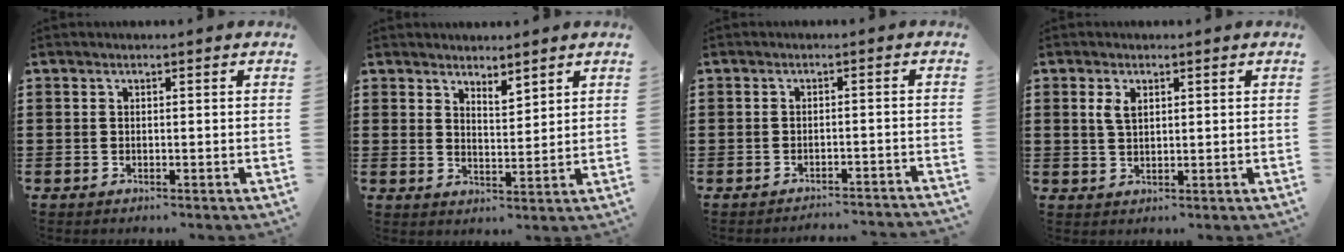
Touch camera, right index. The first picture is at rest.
{"total": 3.1, "force": [3.0, 0.6, 0.0], "torque": [-0.008, -0.003, 0.058]}
{"total": 2.2, "force": [-2.2, -0.1, 0.1], "torque": [-0.006, 0.000, -0.047]}
{"total": 2.5, "force": [1.0, 1.3, 1.9], "torque": [-0.043, 0.005, 0.017]}